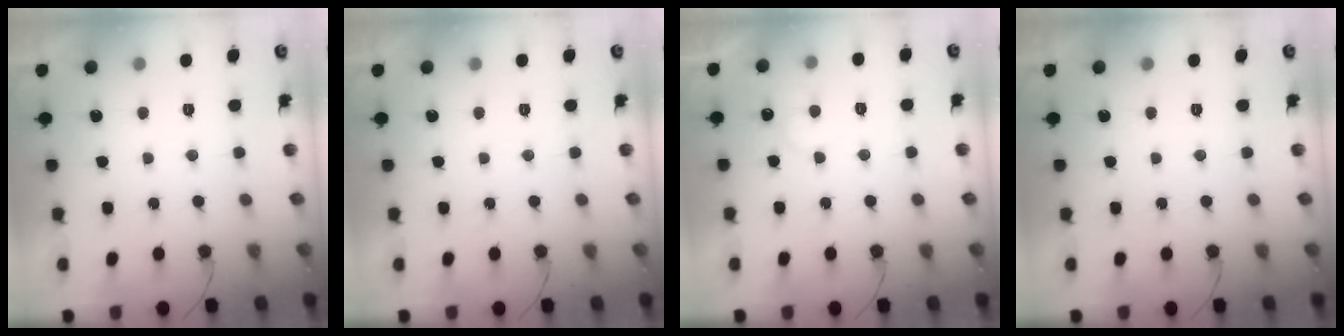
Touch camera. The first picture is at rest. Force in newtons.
{"total": 0.0}
{"total": 5.8, "press": 5.8, "slide": 0.3}
{"total": 0.0}